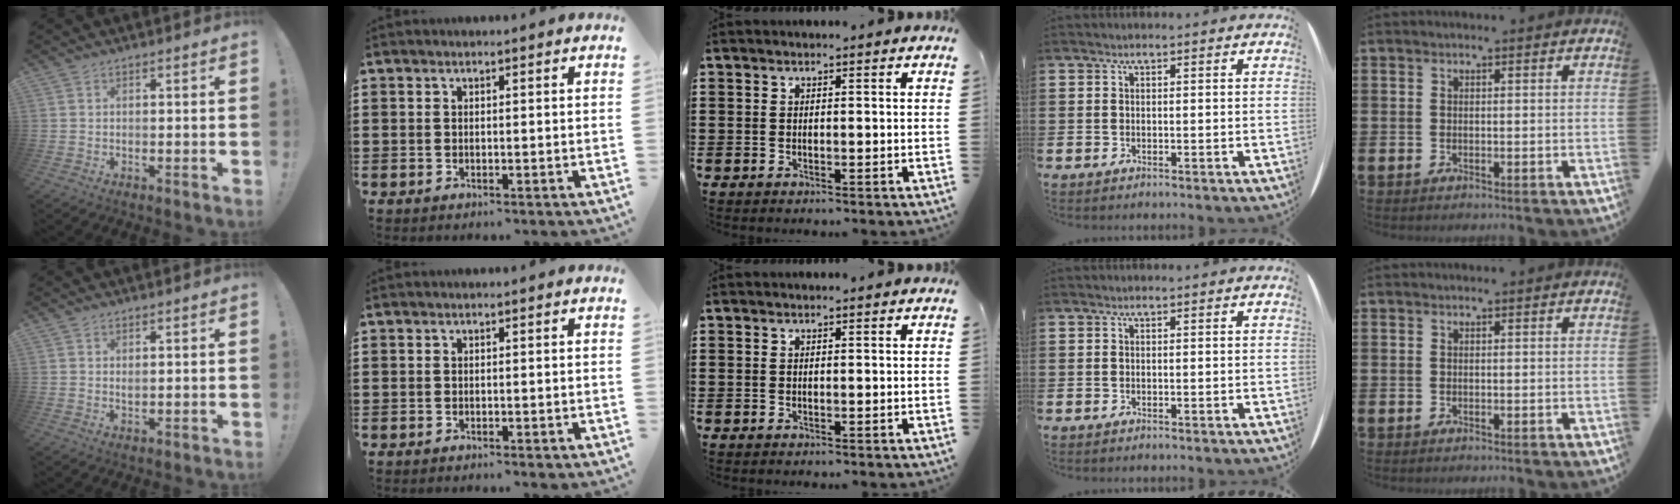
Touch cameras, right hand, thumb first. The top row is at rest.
{"thumb": {"total": 0.9, "force": [0.8, 0.2, 0.5], "torque": [-0.003, -0.004, 0.013]}, "index": {"total": 0.6, "force": [-0.5, 0.2, 0.2], "torque": [-0.005, -0.002, -0.010]}}